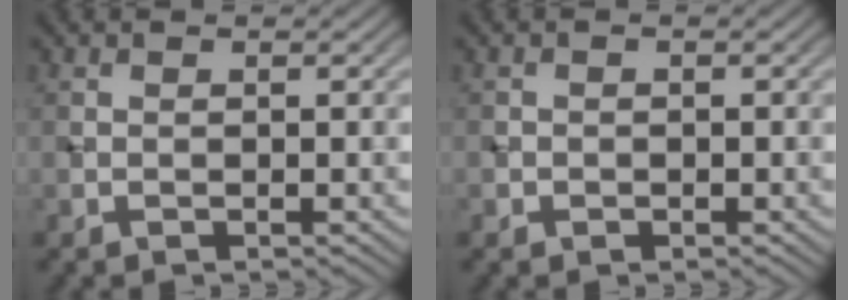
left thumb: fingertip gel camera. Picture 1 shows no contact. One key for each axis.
{"total": 0.9, "fx": -0.4, "fy": 0.8, "fz": 0.1, "tx": 0.001, "ty": -0.004, "tz": -0.009}